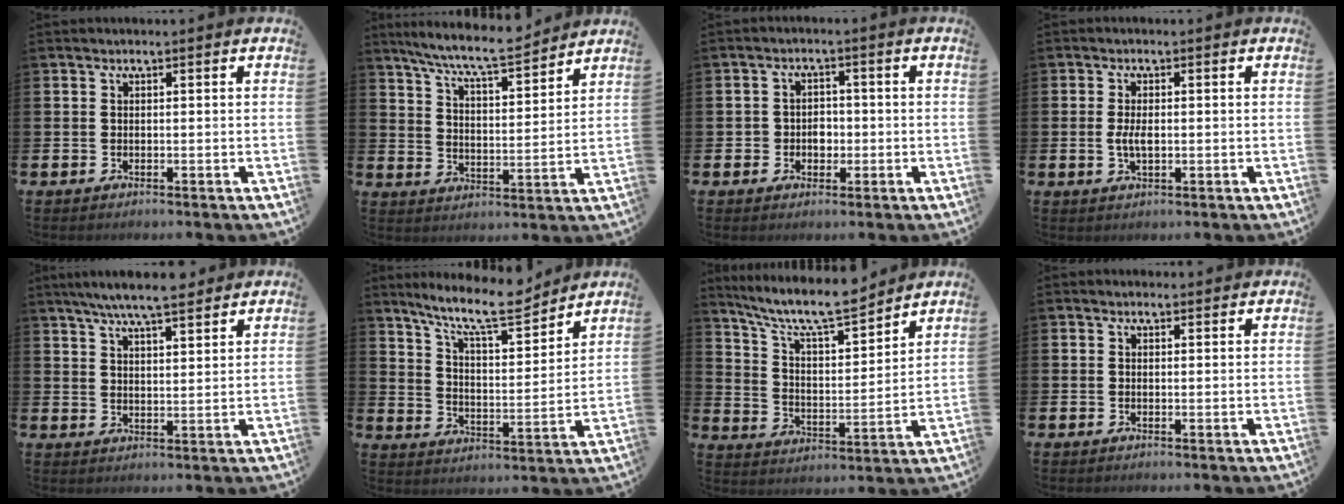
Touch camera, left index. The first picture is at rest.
{"total": 8.0, "force": [7.5, 0.4, 2.8], "torque": [-0.085, -0.043, 0.134]}
{"total": 2.7, "force": [-0.5, 2.4, 1.0], "torque": [-0.014, 0.004, -0.017]}
{"total": 2.6, "force": [-0.1, 1.2, 2.3], "torque": [-0.041, 0.002, -0.004]}
{"total": 6.9, "force": [6.3, 0.7, 2.6], "torque": [-0.057, -0.022, 0.112]}
{"total": 10.8, "force": [9.4, 2.0, 5.0], "torque": [-0.108, -0.053, 0.163]}
{"total": 9.3, "force": [8.5, 1.4, 3.4], "torque": [-0.089, -0.061, 0.146]}
{"total": 0.6, "force": [0.5, 0.3, 0.2], "torque": [0.005, 0.002, 0.007]}